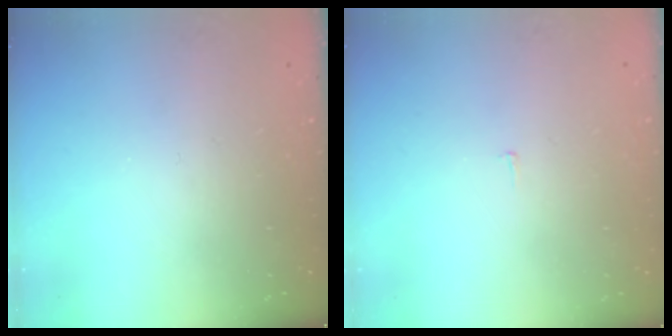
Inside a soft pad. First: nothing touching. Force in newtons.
{"total": 2.2, "press": 2.2, "slide": 0.1}